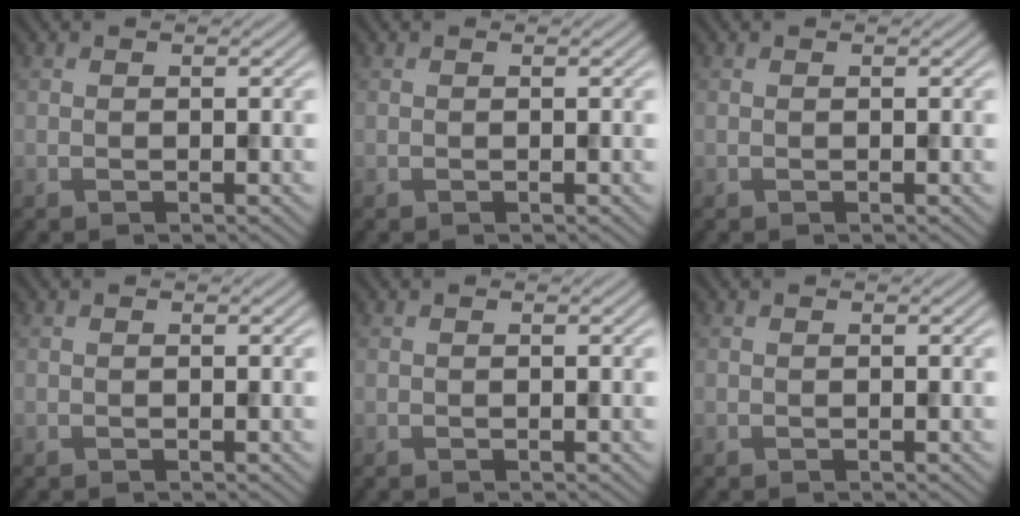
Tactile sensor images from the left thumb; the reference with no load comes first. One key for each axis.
{"total": 0.0}
{"total": 0.0}
{"total": 0.0}
{"total": 0.0}
{"total": 0.0}